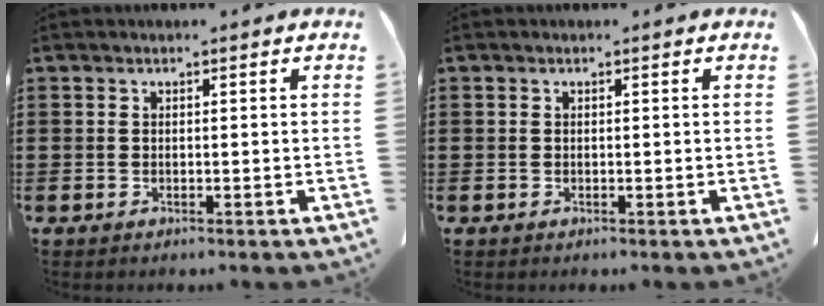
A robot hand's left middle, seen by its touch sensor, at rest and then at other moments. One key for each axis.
{"total": 0.0}